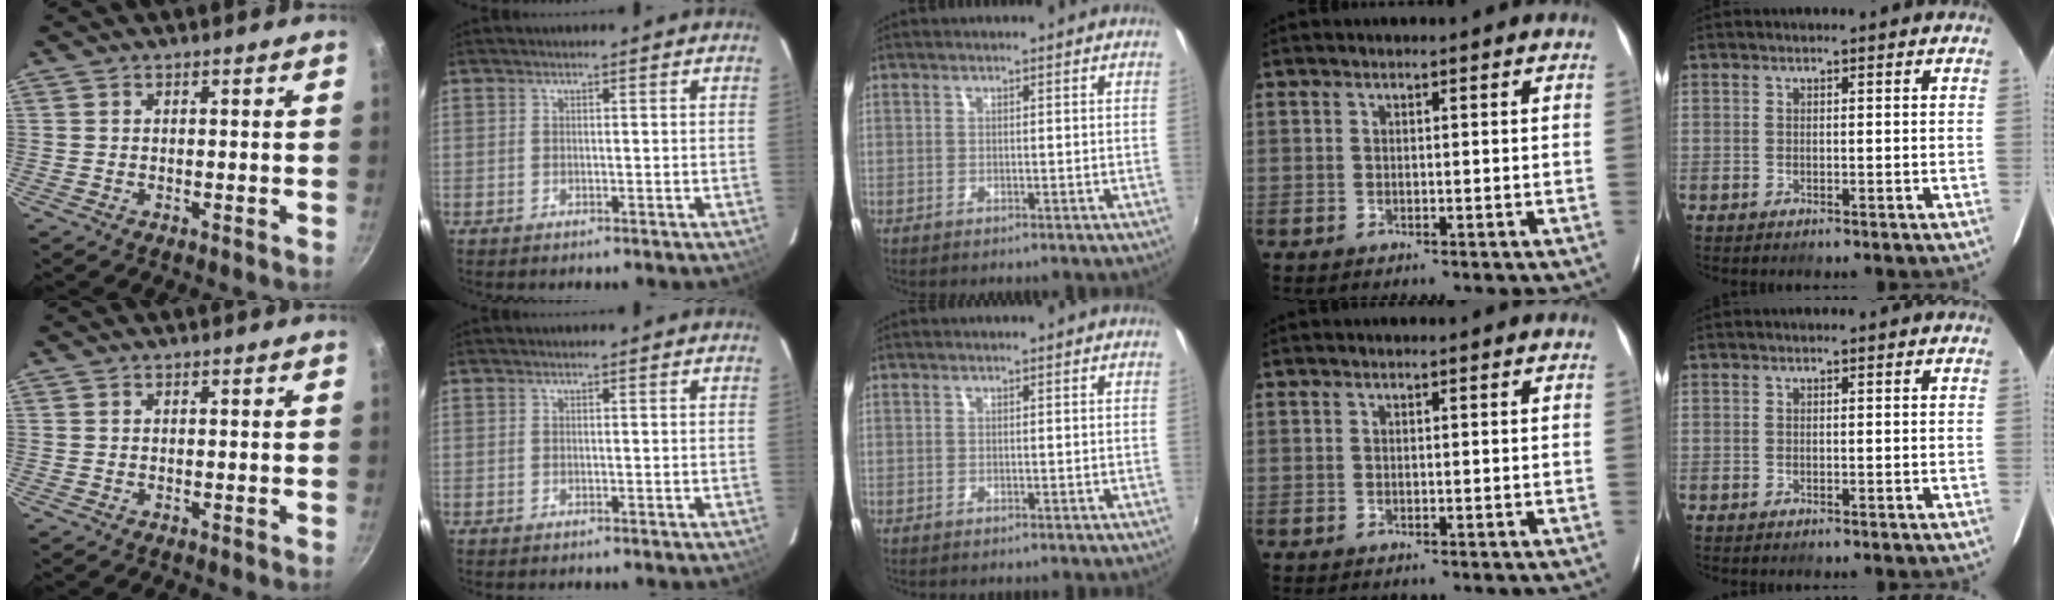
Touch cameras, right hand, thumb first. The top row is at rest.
{}